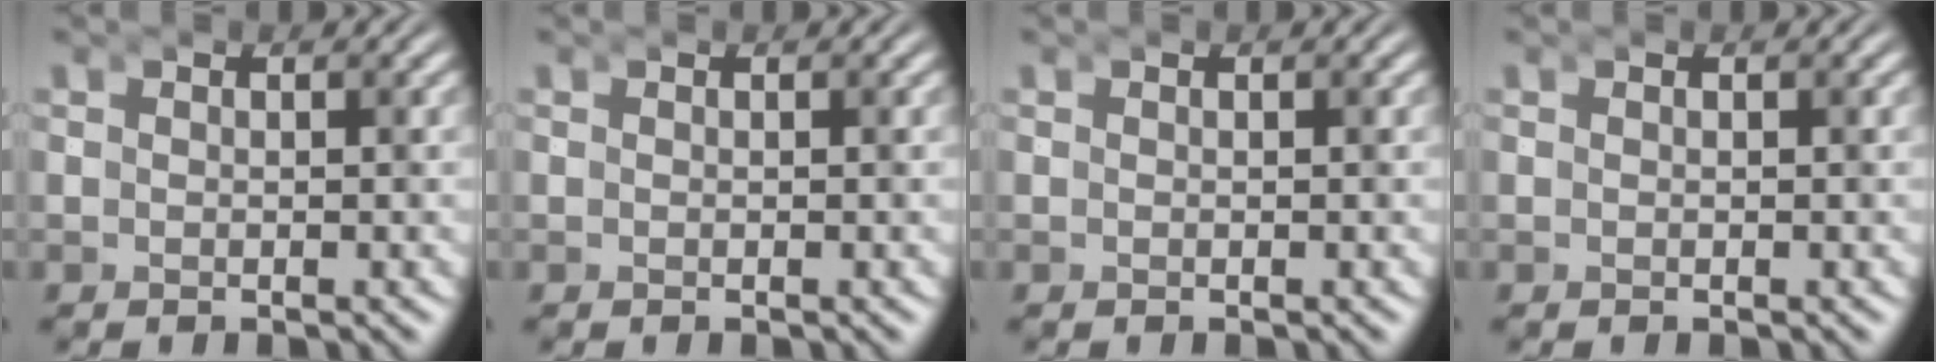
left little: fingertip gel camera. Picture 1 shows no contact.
{"total": 0.0}
{"total": 0.0}
{"total": 0.0}